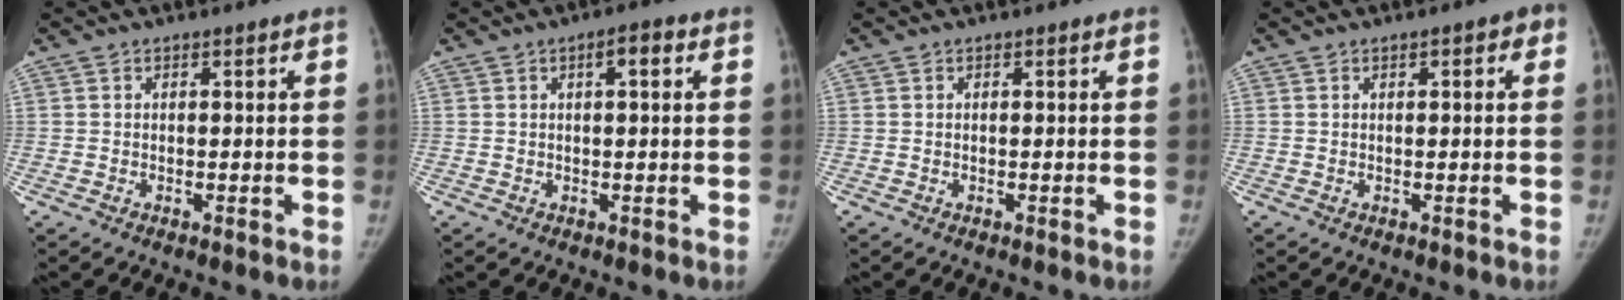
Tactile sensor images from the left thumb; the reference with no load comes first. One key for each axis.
{"total": 3.0, "fx": 1.1, "fy": 0.9, "fz": 2.7, "tx": -0.037, "ty": 0.008, "tz": 0.013}
{"total": 0.0}
{"total": 2.5, "fx": 0.9, "fy": 0.8, "fz": 2.2, "tx": -0.024, "ty": 0.006, "tz": 0.008}